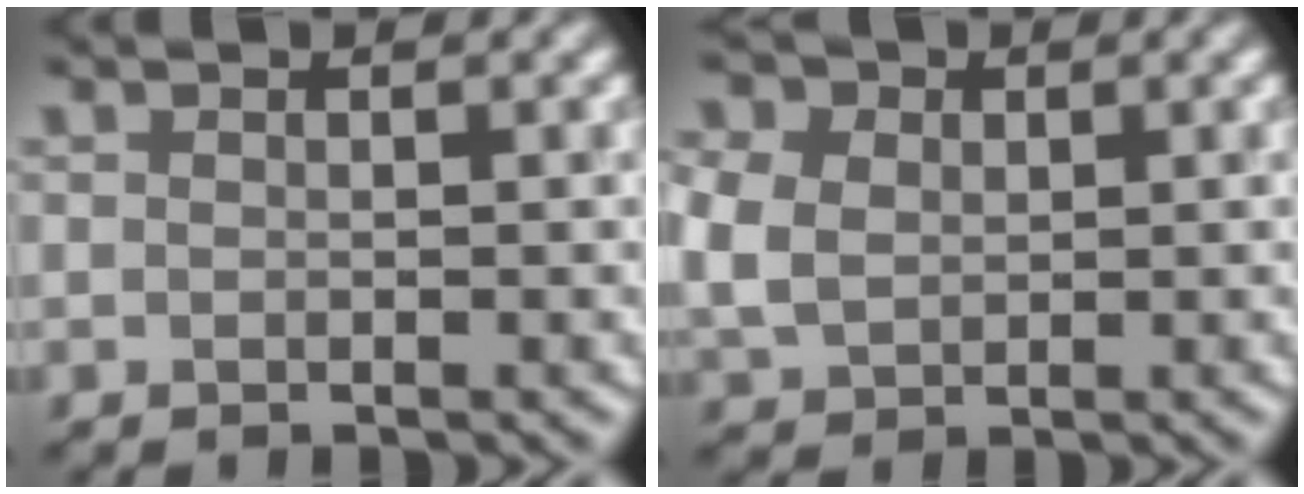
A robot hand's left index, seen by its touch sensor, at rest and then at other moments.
{"total": 6.4, "force": [1.7, 5.1, 3.5], "torque": [-0.100, 0.029, 0.028]}